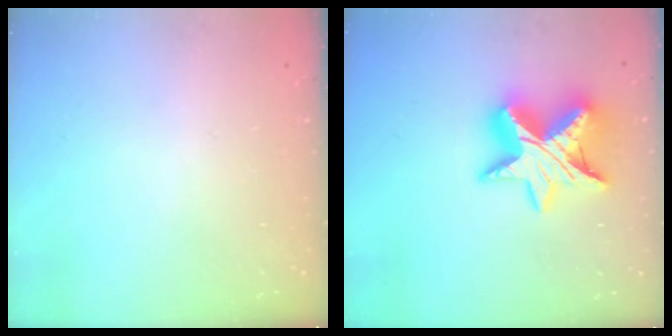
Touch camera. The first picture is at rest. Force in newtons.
{"total": 16.8, "press": 16.7, "slide": 1.7}